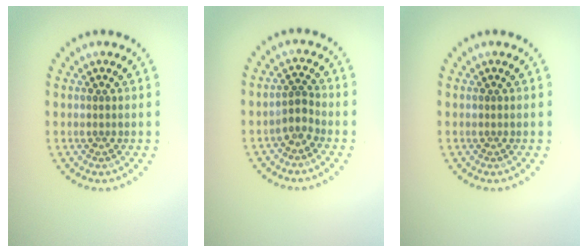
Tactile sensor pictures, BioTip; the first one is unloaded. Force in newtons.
{"total": 1.8, "press": 1.2, "slide": 1.3}
{"total": 0.0}